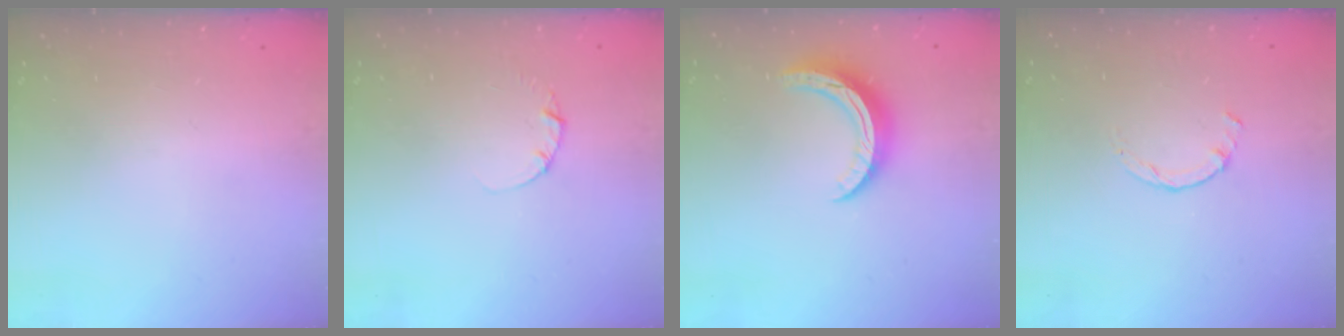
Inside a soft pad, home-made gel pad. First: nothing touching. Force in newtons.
{"total": 1.3, "press": 1.3, "slide": 0.2}
{"total": 9.9, "press": 9.9, "slide": 0.2}
{"total": 0.0}